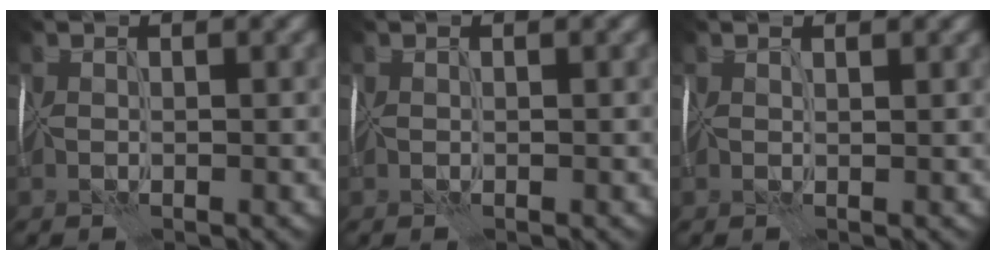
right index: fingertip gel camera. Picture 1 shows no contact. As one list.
[{"total": 0.0}, {"total": 0.7, "force": [0.6, 0.0, 0.3], "torque": [-0.003, 0.001, 0.008]}]